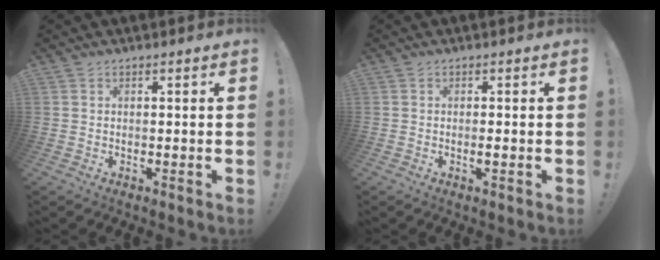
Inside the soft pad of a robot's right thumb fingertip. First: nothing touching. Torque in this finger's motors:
{"motor_torque": [-0.09, 0.02, -0.01, 0.22, 0.00]}